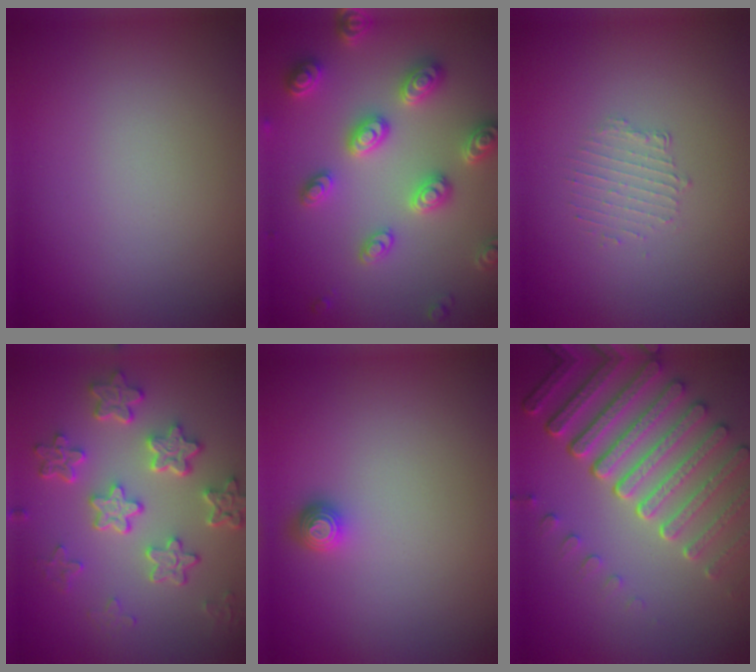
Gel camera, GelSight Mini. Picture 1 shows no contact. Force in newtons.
{"total": 4.5, "press": 4.4, "slide": 1.2}
{"total": 1.3, "press": 0.7, "slide": 1.1}
{"total": 6.0, "press": 4.6, "slide": 3.8}
{"total": 1.2, "press": 1.1, "slide": 0.4}
{"total": 7.7, "press": 5.8, "slide": 5.0}